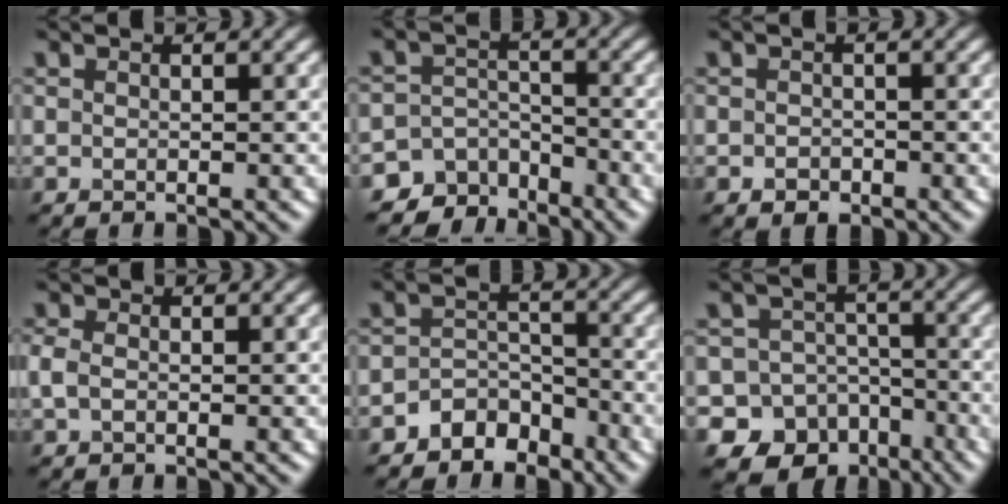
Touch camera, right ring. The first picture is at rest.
{"total": 5.6, "force": [-4.5, 3.2, 0.5], "torque": [0.010, -0.004, -0.071]}
{"total": 1.1, "force": [-0.4, 0.8, 0.6], "torque": [-0.011, -0.001, -0.009]}
{"total": 1.5, "force": [0.0, 1.0, 1.1], "torque": [-0.029, 0.003, -0.006]}
{"total": 3.5, "force": [-2.6, 2.2, 1.0], "torque": [-0.006, 0.006, -0.050]}
{"total": 12.9, "force": [-7.7, 10.1, 2.6], "torque": [-0.031, -0.037, -0.130]}